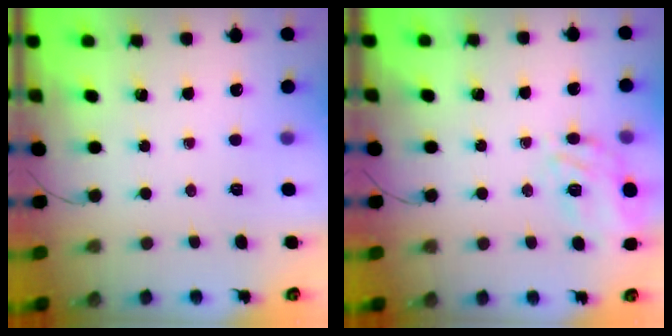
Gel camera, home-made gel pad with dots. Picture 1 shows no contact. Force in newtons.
{"total": 9.3, "press": 9.1, "slide": 1.6}